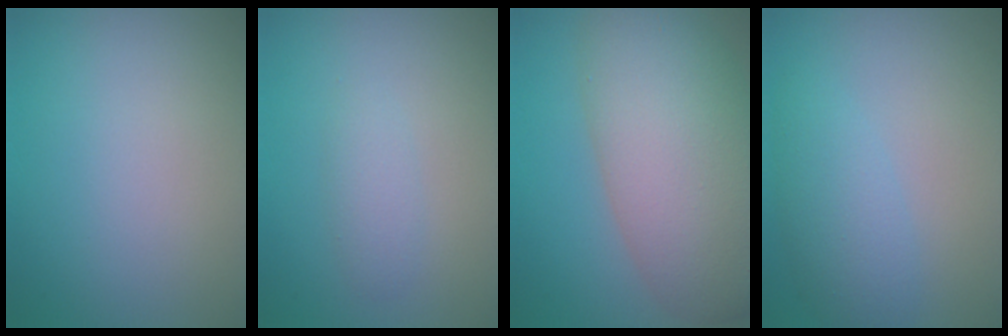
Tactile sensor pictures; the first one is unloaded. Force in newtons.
{"total": 1.3, "press": 1.3, "slide": 0.0}
{"total": 10.9, "press": 10.9, "slide": 0.5}
{"total": 3.2, "press": 3.1, "slide": 0.2}